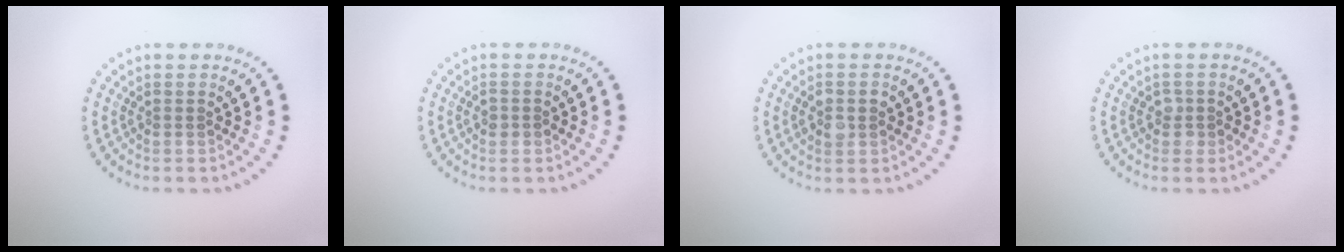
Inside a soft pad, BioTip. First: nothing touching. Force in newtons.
{"total": 1.0, "press": 1.0, "slide": 0.1}
{"total": 2.4, "press": 2.4, "slide": 0.1}
{"total": 1.1, "press": 1.0, "slide": 0.4}